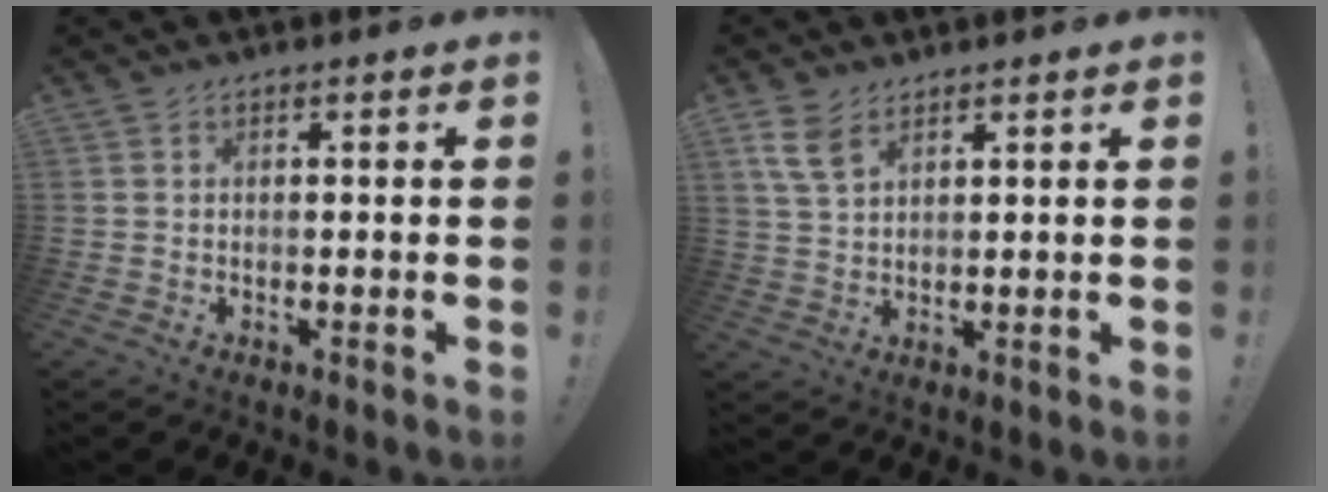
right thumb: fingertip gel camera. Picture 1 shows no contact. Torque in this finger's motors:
{"motor_torque": [0.01, 0.03, 0.19, 0.04, 0.00]}